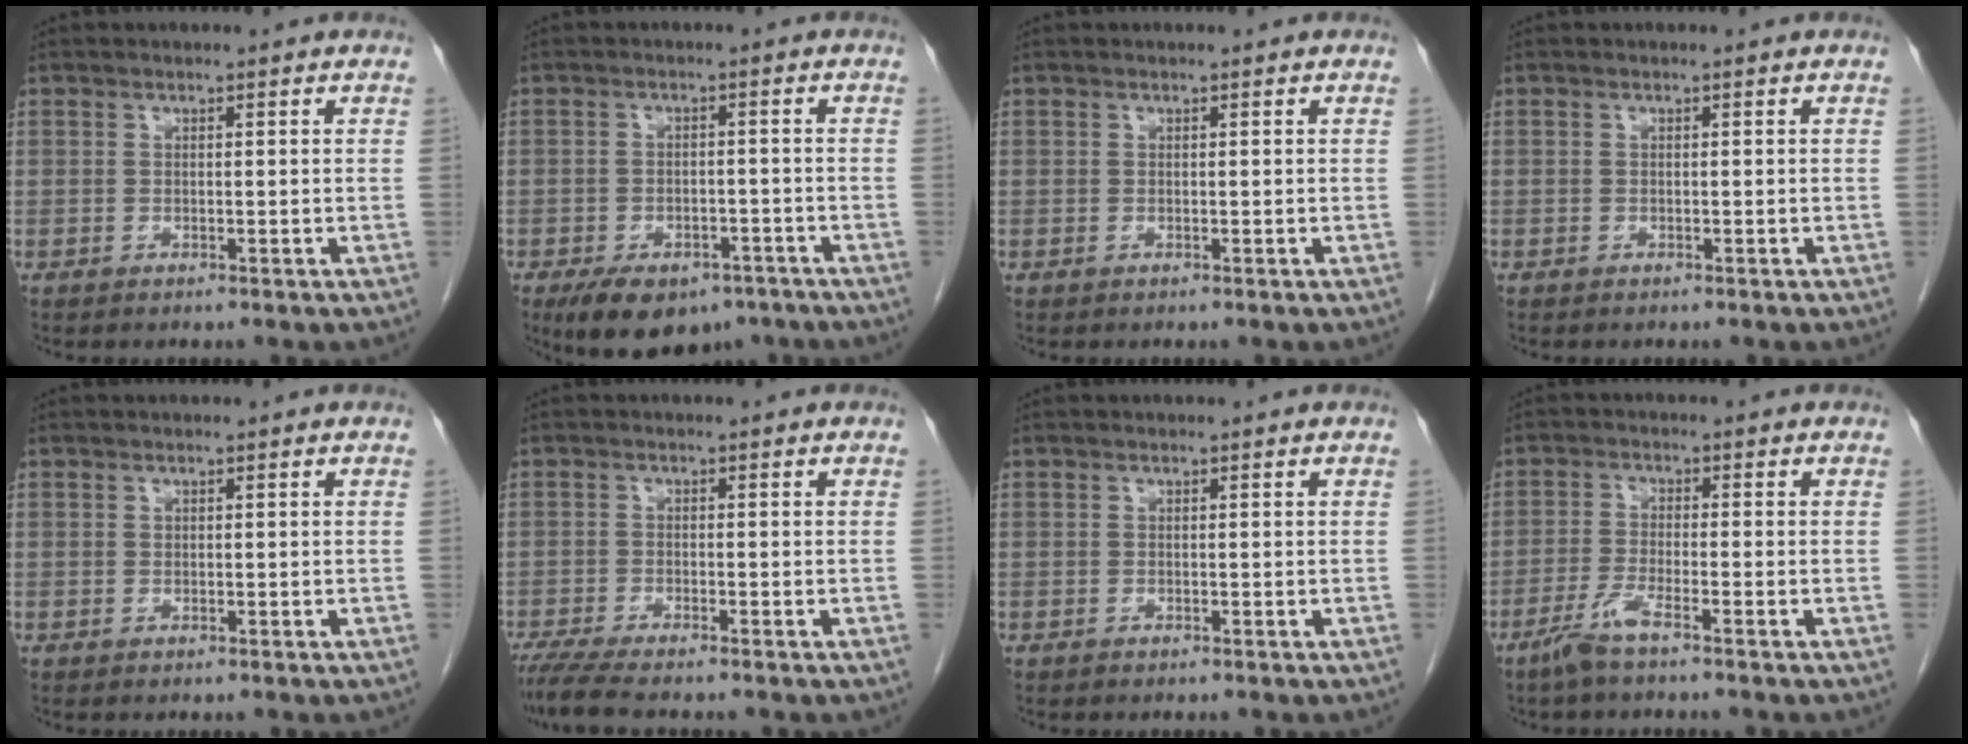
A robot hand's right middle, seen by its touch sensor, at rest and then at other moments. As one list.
[{"total": 11.1, "force": [-7.8, 5.9, 5.3], "torque": [-0.087, 0.003, -0.114]}, {"total": 0.0}, {"total": 0.0}, {"total": 0.0}, {"total": 5.7, "force": [-4.7, 0.3, 3.1], "torque": [-0.058, -0.019, -0.085]}, {"total": 0.0}, {"total": 4.0, "force": [-2.9, -0.1, 2.7], "torque": [-0.060, -0.007, -0.064]}]